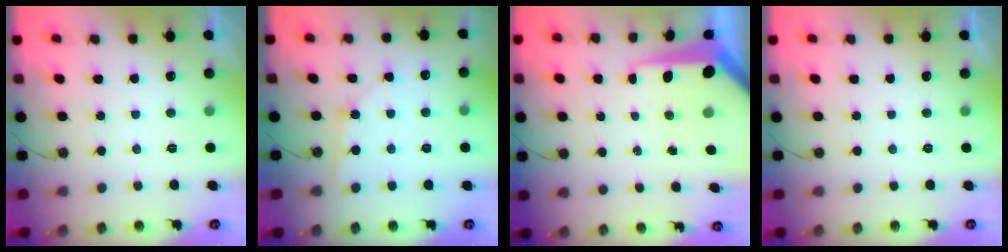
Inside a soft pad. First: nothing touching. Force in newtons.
{"total": 2.7, "press": 2.7, "slide": 0.4}
{"total": 13.3, "press": 13.3, "slide": 1.2}
{"total": 0.0}